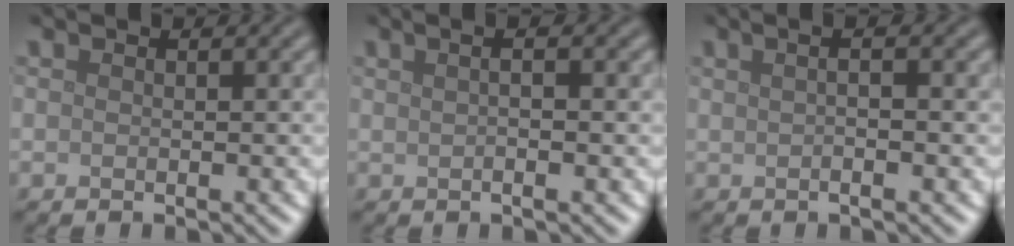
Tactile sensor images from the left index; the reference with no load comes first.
{"total": 3.7, "force": [1.2, 1.6, 3.1], "torque": [-0.023, 0.021, -0.004]}
{"total": 4.0, "force": [1.1, 1.8, 3.4], "torque": [-0.022, 0.021, -0.009]}